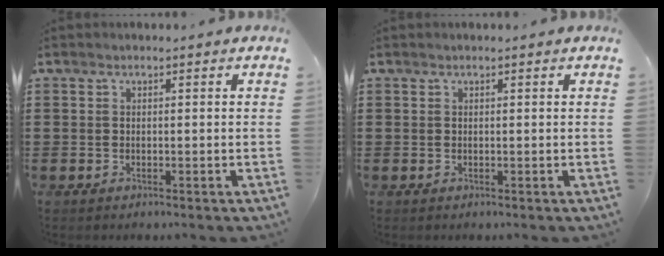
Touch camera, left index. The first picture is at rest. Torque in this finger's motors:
{"motor_torque": [-0.38, -0.36, -0.08, -0.02]}